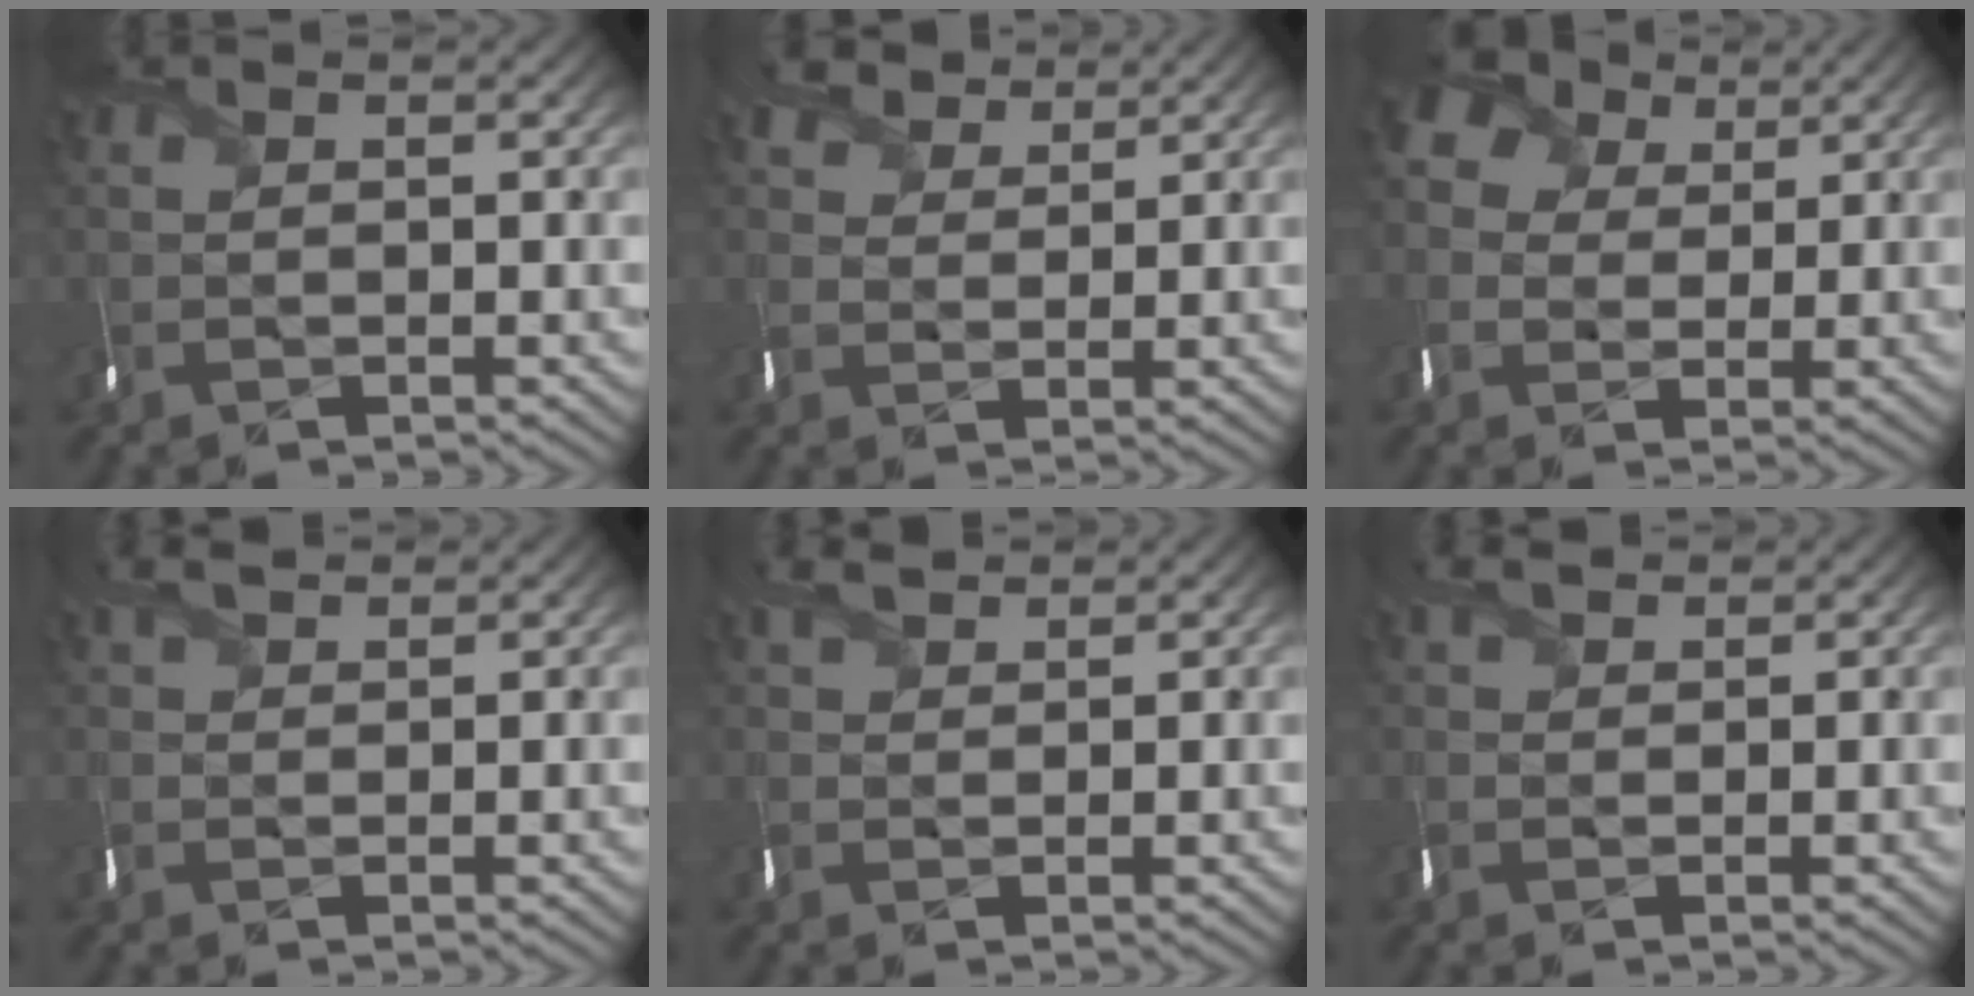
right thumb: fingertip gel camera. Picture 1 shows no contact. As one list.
[{"total": 3.0, "force": [2.6, 1.3, -0.4], "torque": [-0.004, 0.006, 0.046]}, {"total": 5.7, "force": [2.8, 4.5, 2.0], "torque": [-0.067, 0.015, 0.043]}, {"total": 1.5, "force": [1.4, 0.0, -0.6], "torque": [-0.003, 0.007, 0.025]}, {"total": 1.8, "force": [1.7, 0.2, -0.5], "torque": [-0.005, 0.006, 0.031]}, {"total": 1.5, "force": [1.3, 0.2, -0.8], "torque": [0.002, 0.006, 0.022]}]